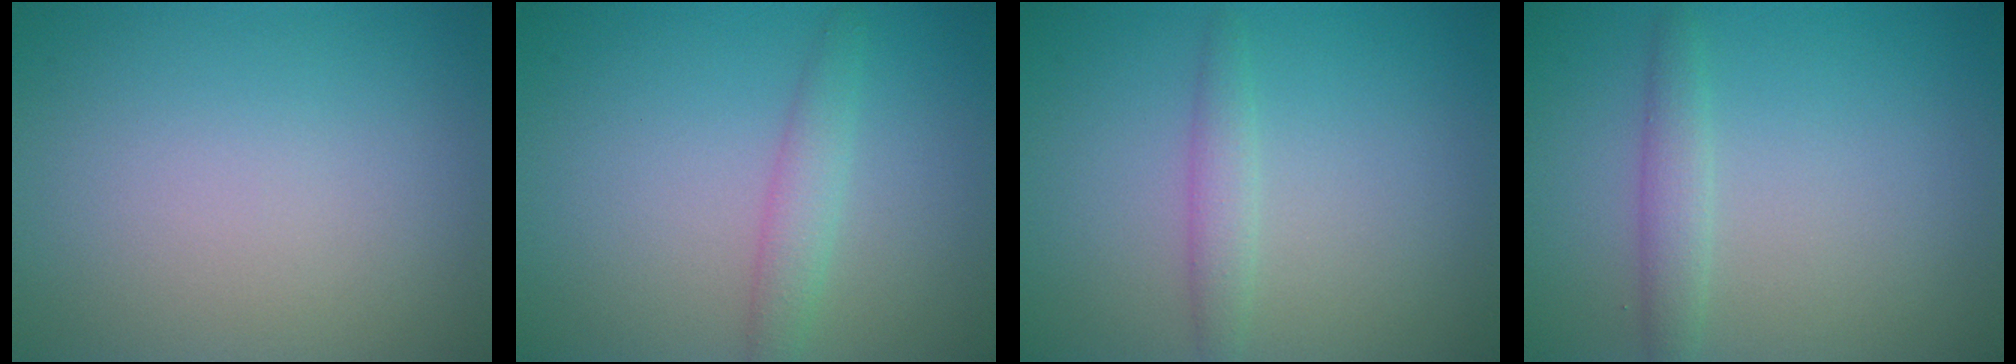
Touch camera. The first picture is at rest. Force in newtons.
{"total": 2.2, "press": 2.2, "slide": 0.1}
{"total": 1.7, "press": 1.7, "slide": 0.1}
{"total": 1.9, "press": 1.8, "slide": 0.1}